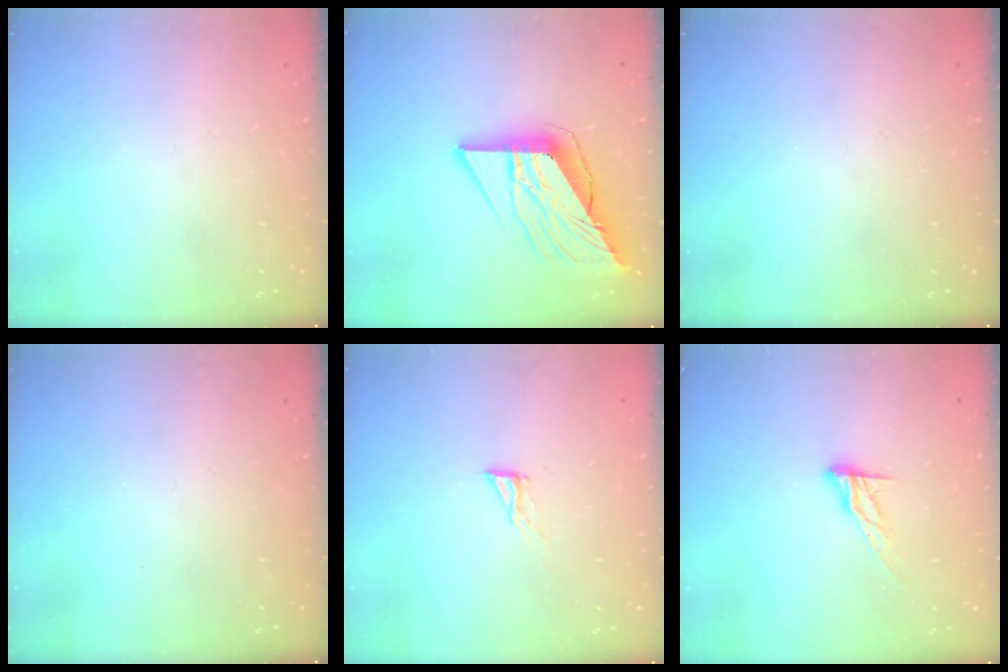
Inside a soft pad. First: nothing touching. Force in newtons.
{"total": 14.7, "press": 14.6, "slide": 1.7}
{"total": 0.0}
{"total": 0.0}
{"total": 4.3, "press": 4.2, "slide": 0.3}
{"total": 8.2, "press": 8.2, "slide": 0.2}